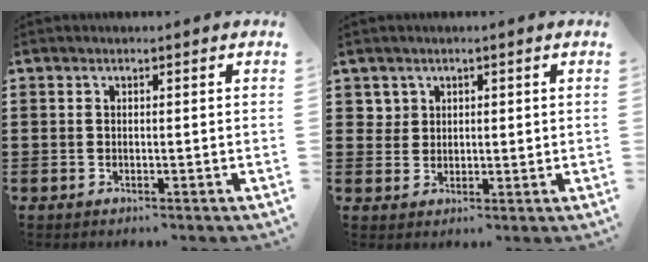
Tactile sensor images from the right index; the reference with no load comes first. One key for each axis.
{"total": 2.3, "fx": 1.3, "fy": 1.9, "fz": 0.4, "tx": -0.016, "ty": 0.011, "tz": 0.024}